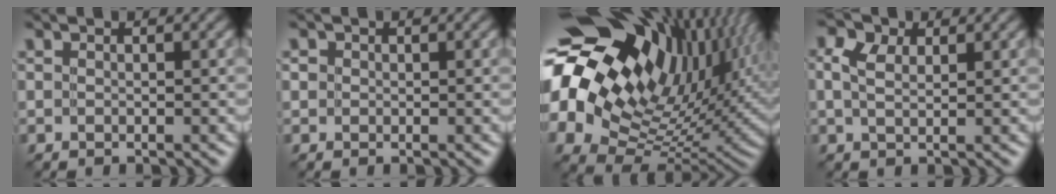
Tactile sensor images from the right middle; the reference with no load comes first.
{"total": 0.7, "force": [0.0, 0.7, 0.0], "torque": [0.007, -0.002, 0.001]}
{"total": 19.8, "force": [7.5, 11.9, 13.9], "torque": [-0.241, 0.024, 0.138]}
{"total": 3.8, "force": [1.9, 2.3, 2.4], "torque": [-0.046, 0.017, 0.015]}